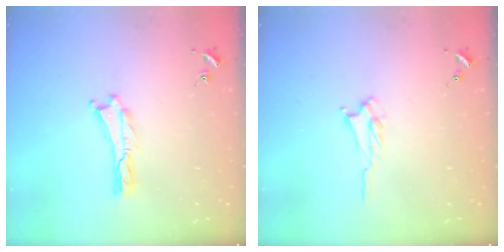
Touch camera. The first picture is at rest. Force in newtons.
{"total": 1.6, "press": 1.5, "slide": 0.4}